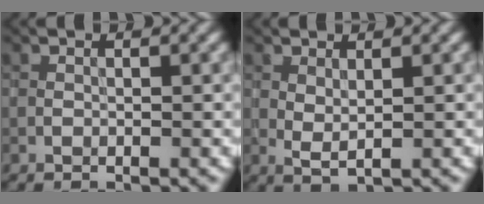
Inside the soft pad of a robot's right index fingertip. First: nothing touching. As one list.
[{"total": 1.3, "force": [0.7, 0.4, 1.0], "torque": [-0.026, -0.004, 0.018]}]